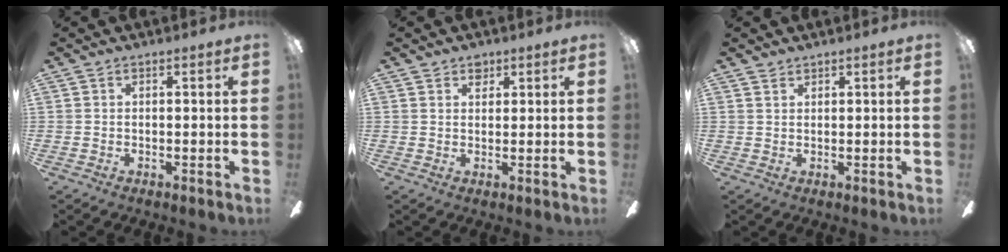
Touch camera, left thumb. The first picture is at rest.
{"total": 2.4, "force": [1.7, 1.5, 0.7], "torque": [-0.001, -0.004, 0.028]}
{"total": 1.3, "force": [1.2, 0.5, 0.1], "torque": [-0.002, -0.001, 0.023]}